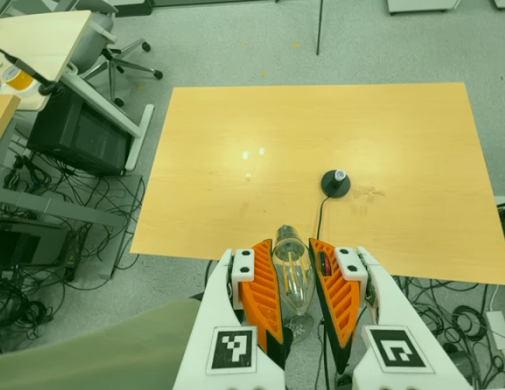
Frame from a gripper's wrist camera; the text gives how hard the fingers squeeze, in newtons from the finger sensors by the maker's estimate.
{"total": 18.8, "left": 19.9, "right": 17.7}